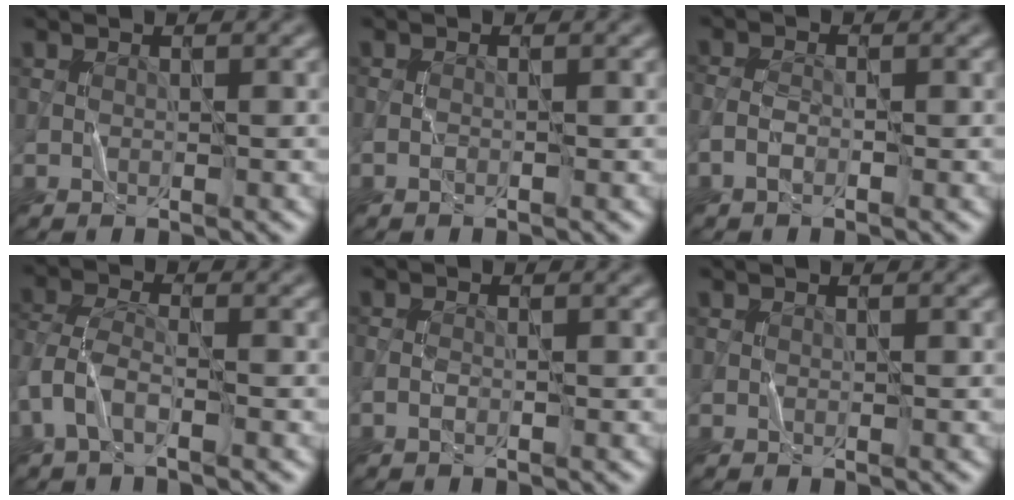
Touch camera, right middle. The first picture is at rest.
{"total": 0.0}
{"total": 1.3, "force": [-0.8, 0.6, 0.8], "torque": [-0.017, 0.003, -0.021]}
{"total": 3.6, "force": [-1.9, 1.6, 2.6], "torque": [-0.065, 0.003, -0.046]}
{"total": 0.6, "force": [-0.4, 0.2, 0.3], "torque": [-0.011, 0.001, -0.012]}
{"total": 0.0}